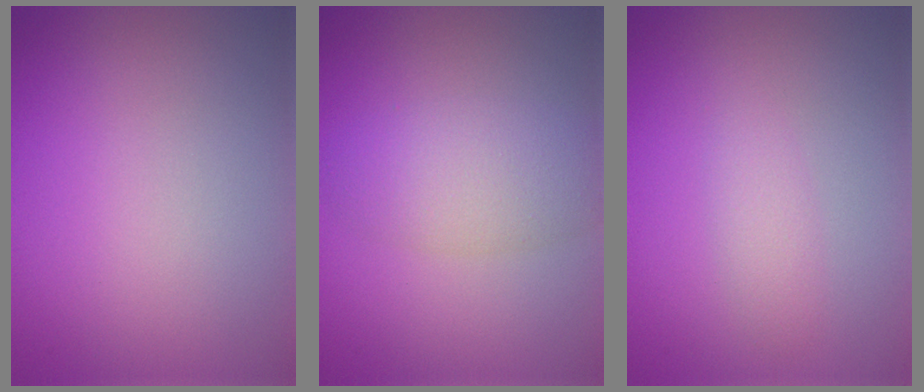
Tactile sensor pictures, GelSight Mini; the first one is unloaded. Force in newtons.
{"total": 4.2, "press": 4.2, "slide": 0.2}
{"total": 1.4, "press": 1.4, "slide": 0.0}